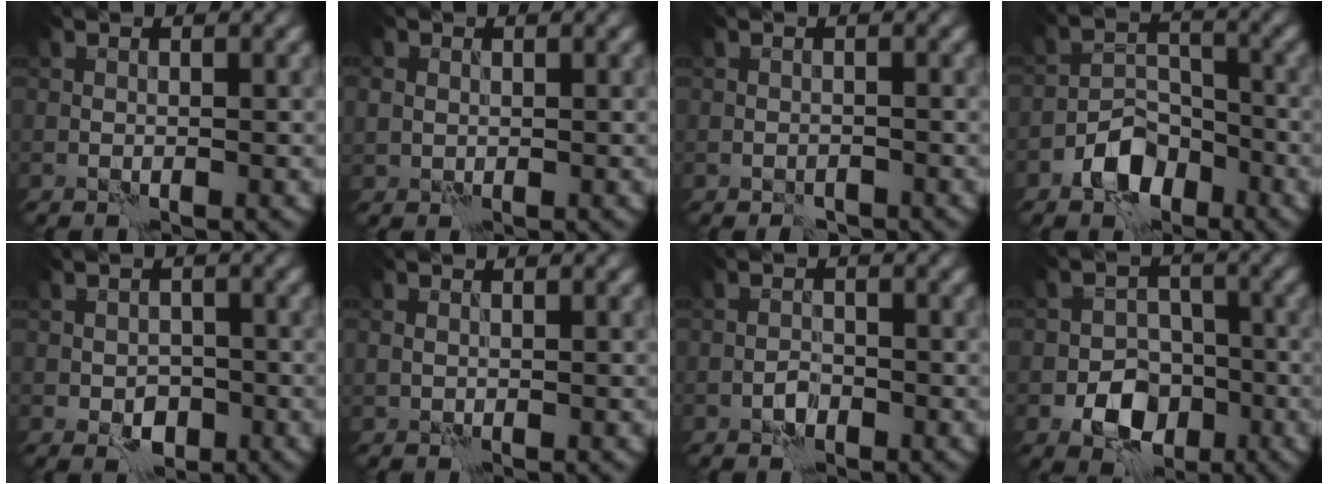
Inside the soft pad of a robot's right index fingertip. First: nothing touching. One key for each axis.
{"total": 1.4, "fx": 0.2, "fy": 1.3, "fz": 0.3, "tx": -0.007, "ty": -0.001, "tz": 0.003}
{"total": 1.2, "fx": -1.0, "fy": 0.4, "fz": 0.3, "tx": -0.003, "ty": 0.004, "tz": -0.019}
{"total": 5.3, "fx": -3.3, "fy": 3.3, "fz": 2.5, "tx": -0.037, "ty": 0.001, "tz": -0.065}
{"total": 2.7, "fx": -1.0, "fy": 2.0, "fz": 1.5, "tx": -0.018, "ty": -0.002, "tz": -0.018}
{"total": 0.8, "fx": 0.1, "fy": 0.7, "fz": 0.4, "tx": -0.006, "ty": 0.001, "tz": 0.003}
{"total": 1.5, "fx": -1.0, "fy": 0.9, "fz": 0.8, "tx": -0.012, "ty": 0.006, "tz": -0.020}
{"total": 6.0, "fx": -2.6, "fy": 4.3, "fz": 3.2, "tx": -0.045, "ty": -0.007, "tz": -0.047}